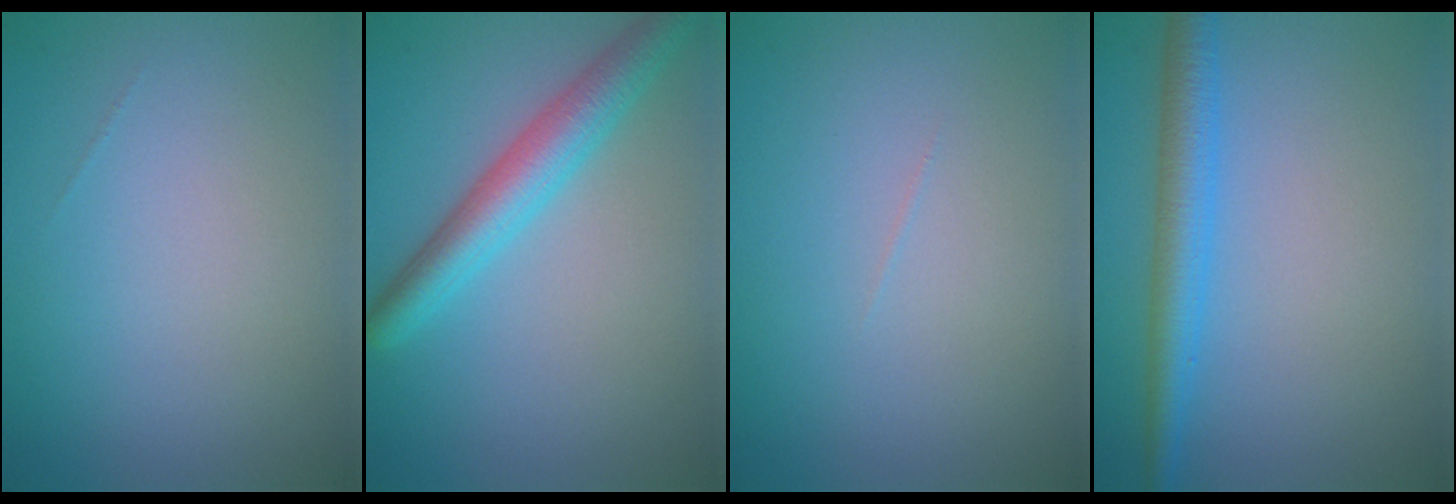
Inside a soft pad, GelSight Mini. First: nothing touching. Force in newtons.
{"total": 4.3, "press": 4.3, "slide": 0.2}
{"total": 0.0}
{"total": 3.7, "press": 3.7, "slide": 0.0}